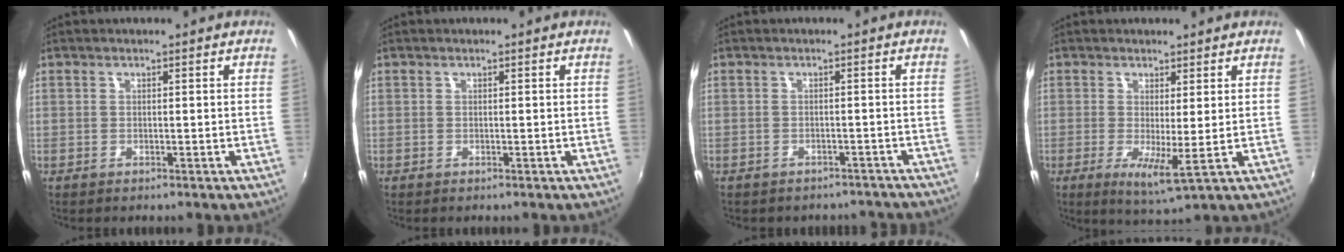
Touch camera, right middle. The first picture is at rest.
{"total": 0.0}
{"total": 7.0, "force": [-6.2, 2.7, 1.6], "torque": [-0.035, -0.002, -0.067]}
{"total": 5.0, "force": [-0.2, 0.3, 5.0], "torque": [-0.089, -0.015, -0.002]}